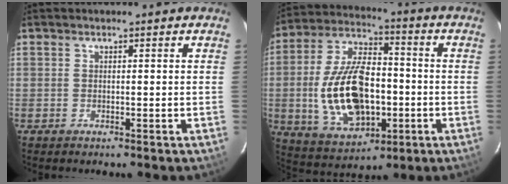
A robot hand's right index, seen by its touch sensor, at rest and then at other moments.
{"total": 19.6, "force": [-3.2, 11.3, 15.7], "torque": [-0.328, 0.006, -0.036]}